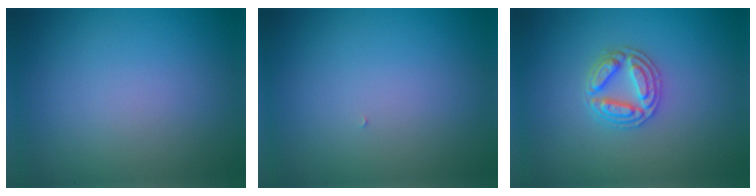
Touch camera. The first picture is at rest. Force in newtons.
{"total": 0.0}
{"total": 2.9, "press": 2.9, "slide": 0.5}